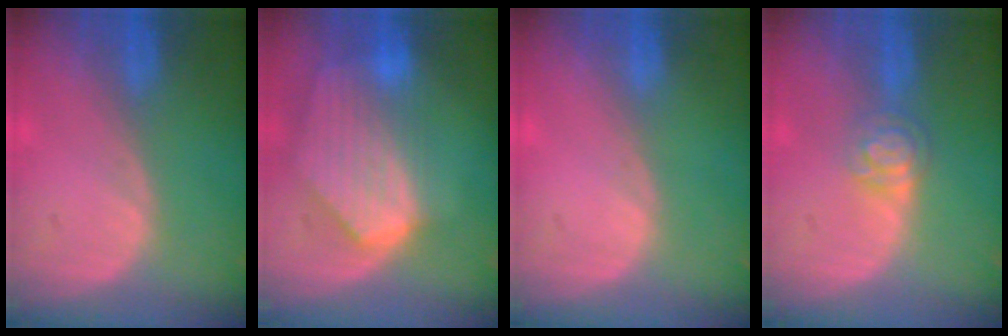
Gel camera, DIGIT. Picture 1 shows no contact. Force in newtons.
{"total": 9.2, "press": 8.1, "slide": 4.4}
{"total": 0.0}
{"total": 4.1, "press": 3.6, "slide": 1.8}